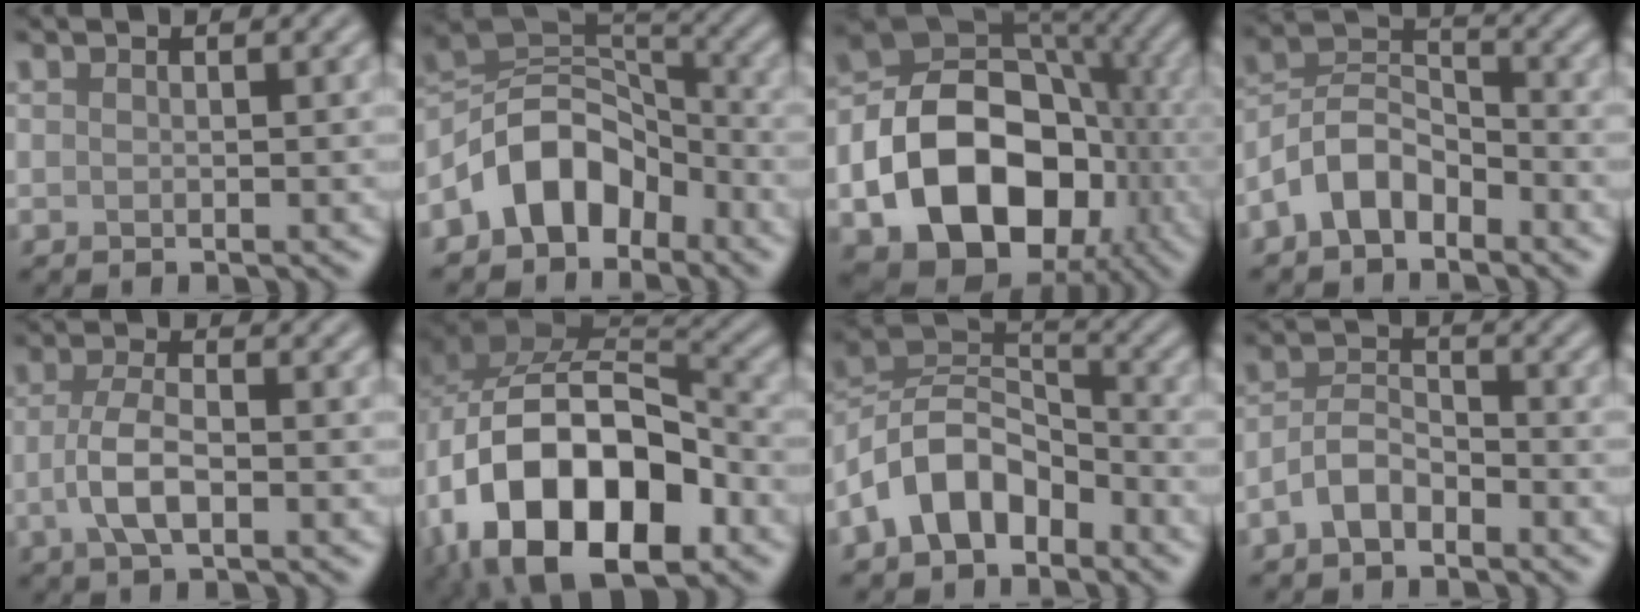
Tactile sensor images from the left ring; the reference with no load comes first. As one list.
[{"total": 7.0, "force": [-4.0, 4.5, 3.6], "torque": [-0.037, 0.012, -0.087]}, {"total": 15.6, "force": [-4.8, 11.3, 9.6], "torque": [-0.139, -0.009, -0.090]}, {"total": 5.2, "force": [-3.1, 3.0, 2.9], "torque": [-0.054, 0.012, -0.071]}, {"total": 3.6, "force": [-0.9, 1.4, 3.2], "torque": [-0.069, -0.001, -0.022]}, {"total": 15.8, "force": [-5.2, 10.0, 11.1], "torque": [-0.193, -0.016, -0.085]}, {"total": 7.2, "force": [-3.9, 4.3, 4.1], "torque": [-0.071, 0.010, -0.090]}, {"total": 3.2, "force": [-1.9, 1.7, 2.0], "torque": [-0.038, 0.010, -0.043]}]